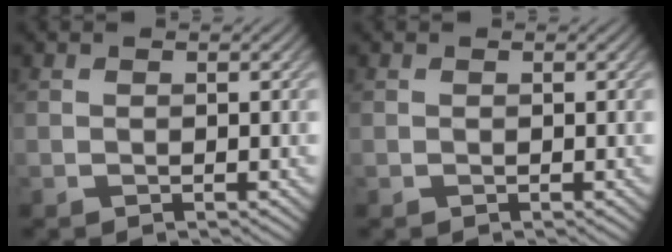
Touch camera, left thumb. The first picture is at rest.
{"total": 0.0}